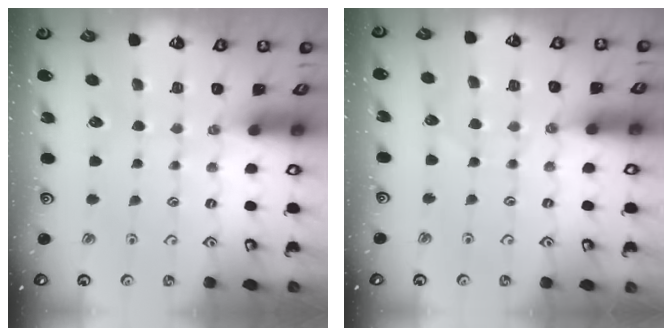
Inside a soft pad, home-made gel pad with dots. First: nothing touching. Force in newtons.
{"total": 5.2, "press": 5.2, "slide": 0.5}